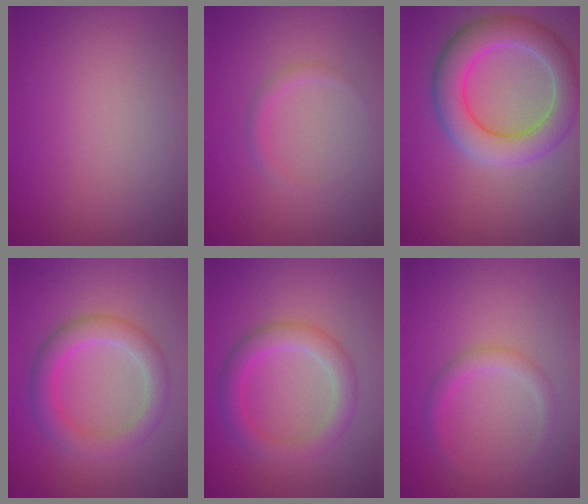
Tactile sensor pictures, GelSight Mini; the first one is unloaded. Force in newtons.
{"total": 0.8, "press": 0.8, "slide": 0.0}
{"total": 6.7, "press": 6.6, "slide": 0.4}
{"total": 3.7, "press": 3.7, "slide": 0.2}
{"total": 3.3, "press": 3.3, "slide": 0.1}
{"total": 1.7, "press": 1.7, "slide": 0.1}